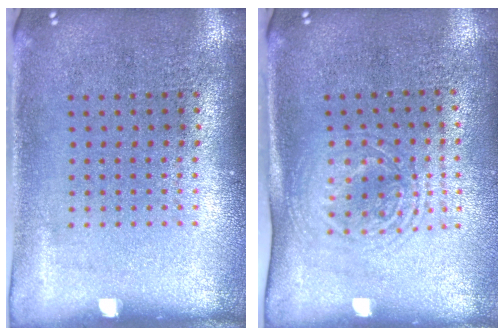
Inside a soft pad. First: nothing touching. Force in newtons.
{"total": 1.7, "press": 1.4, "slide": 1.1}